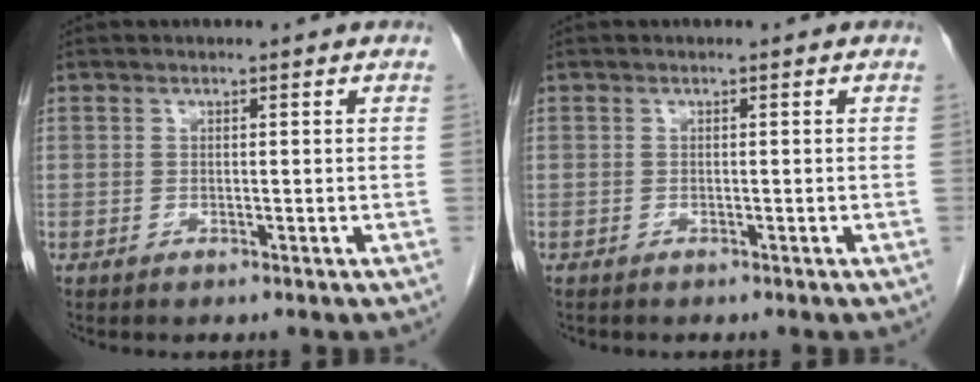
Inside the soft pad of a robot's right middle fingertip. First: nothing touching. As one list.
[{"total": 0.0}]